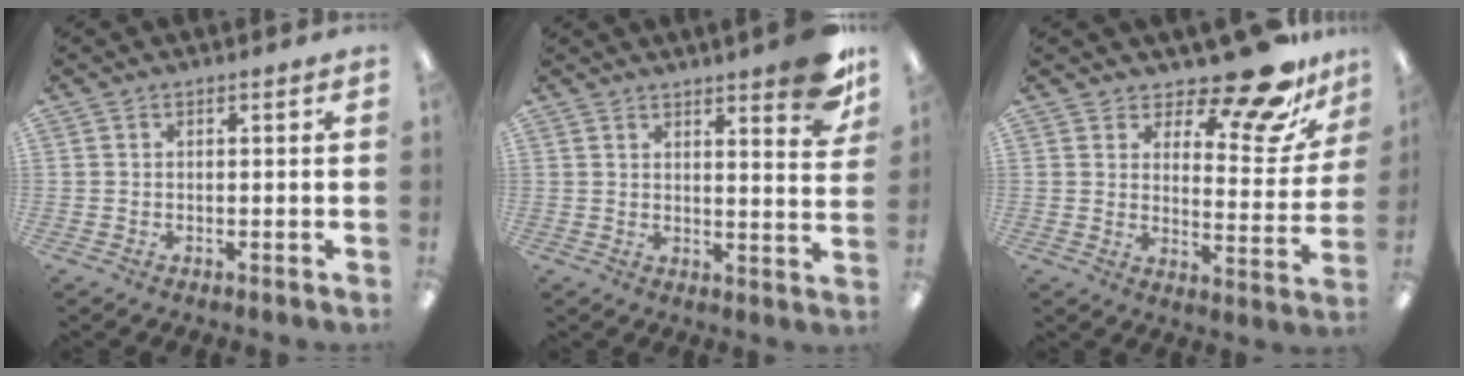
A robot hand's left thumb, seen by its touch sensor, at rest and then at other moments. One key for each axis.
{"total": 8.2, "fx": 6.2, "fy": 1.4, "fz": 5.2, "tx": -0.060, "ty": -0.039, "tz": 0.100}
{"total": 15.3, "fx": 12.9, "fy": 4.4, "fz": 7.1, "tx": -0.099, "ty": -0.105, "tz": 0.216}